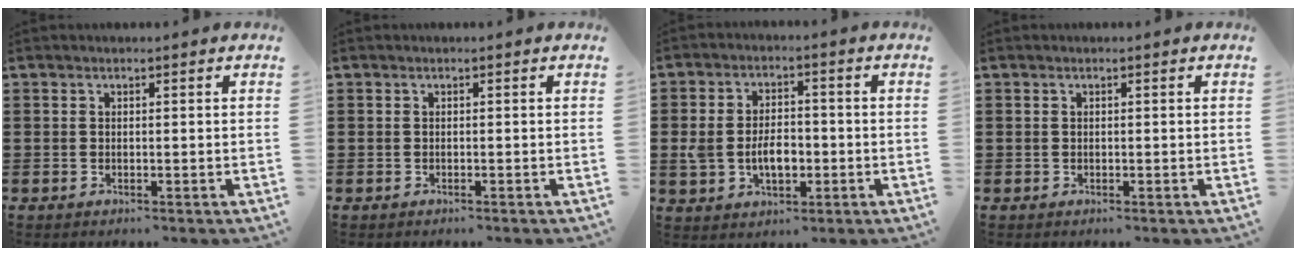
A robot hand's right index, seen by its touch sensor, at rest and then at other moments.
{"total": 0.0}
{"total": 5.9, "force": [-1.1, 3.8, 4.4], "torque": [-0.079, 0.000, -0.027]}
{"total": 0.0}